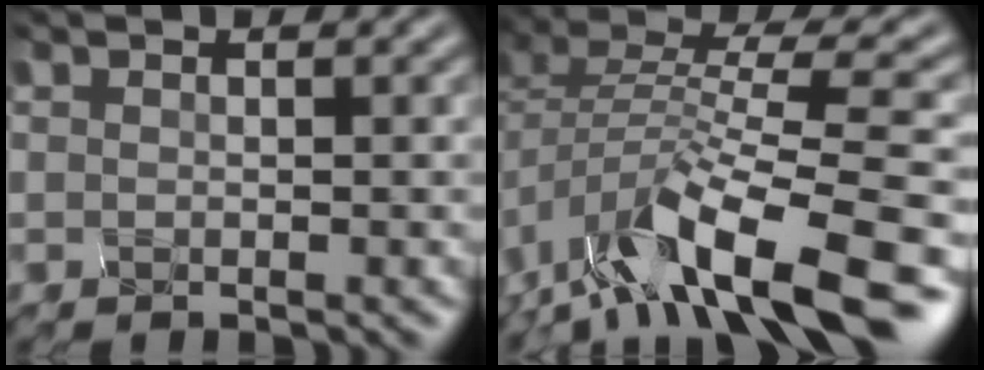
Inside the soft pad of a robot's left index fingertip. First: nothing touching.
{"total": 11.9, "force": [-7.5, 3.8, 8.3], "torque": [-0.166, 0.016, -0.128]}